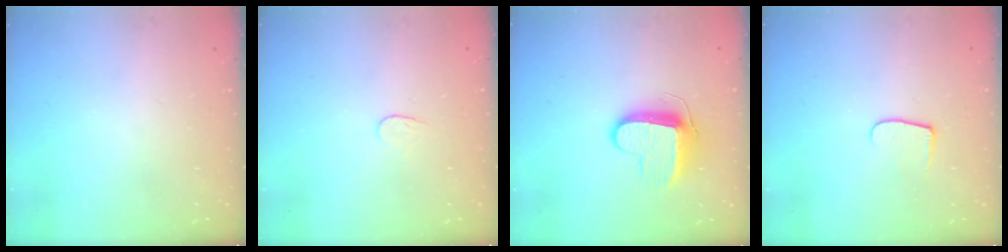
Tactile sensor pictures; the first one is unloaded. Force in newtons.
{"total": 3.8, "press": 3.7, "slide": 0.4}
{"total": 9.6, "press": 9.6, "slide": 0.6}
{"total": 6.1, "press": 6.0, "slide": 0.6}